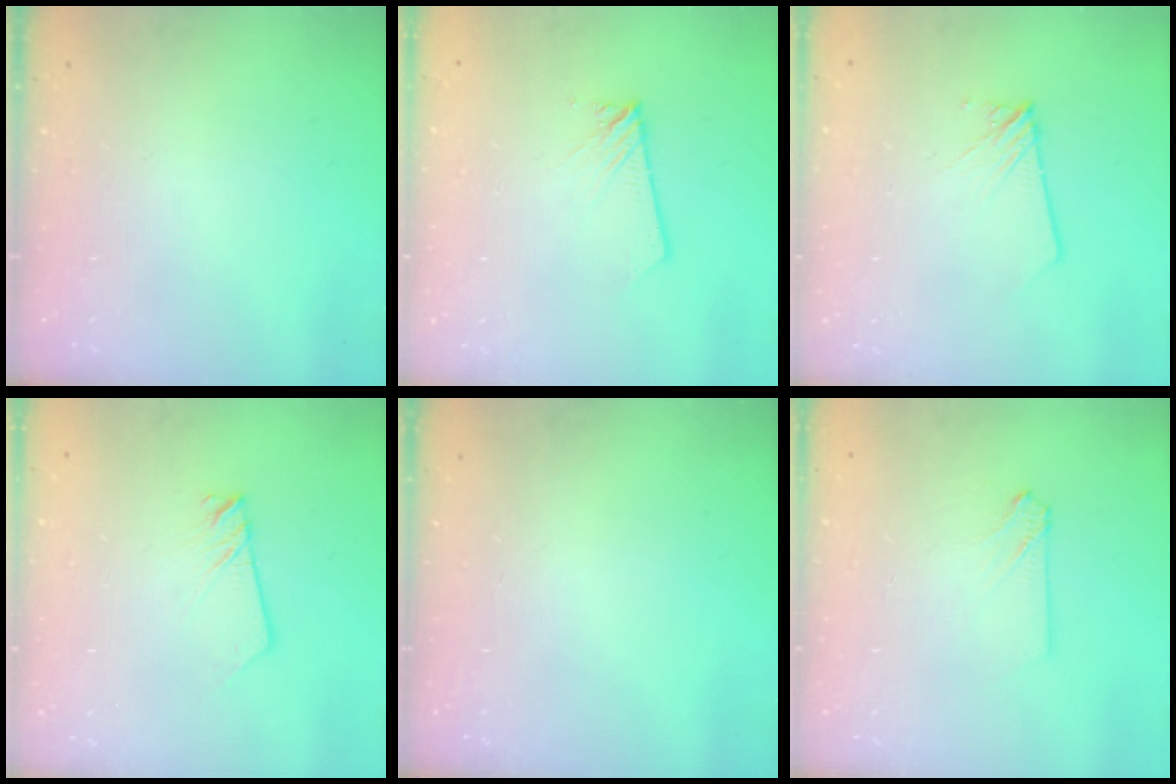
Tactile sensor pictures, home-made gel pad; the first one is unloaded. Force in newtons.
{"total": 2.0, "press": 2.0, "slide": 0.2}
{"total": 2.1, "press": 2.1, "slide": 0.2}
{"total": 2.4, "press": 2.4, "slide": 0.1}
{"total": 0.0}
{"total": 3.0, "press": 3.0, "slide": 0.4}